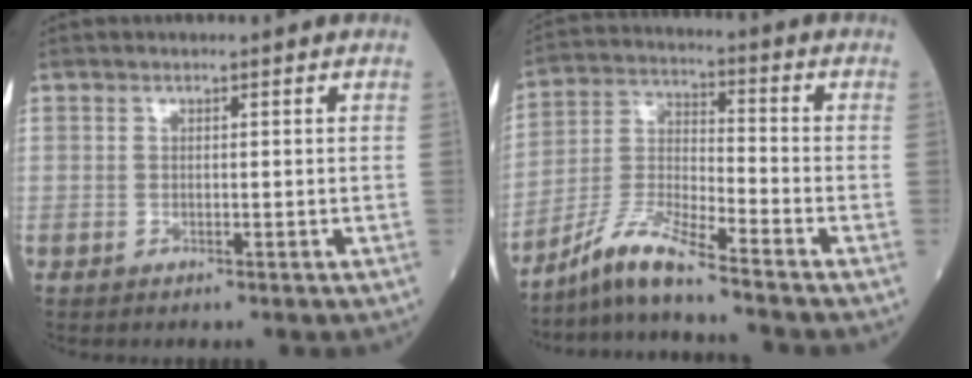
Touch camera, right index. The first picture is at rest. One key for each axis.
{"total": 7.9, "fx": -6.8, "fy": -1.0, "fz": 3.7, "tx": -0.086, "ty": -0.013, "tz": -0.134}